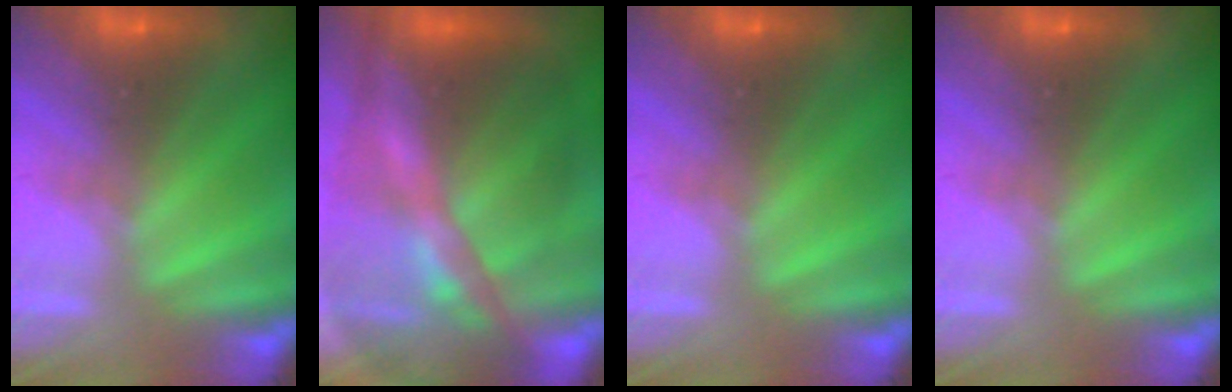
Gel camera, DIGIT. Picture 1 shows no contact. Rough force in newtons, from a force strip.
{"total": 9.0}
{"total": 0.0}
{"total": 0.0}